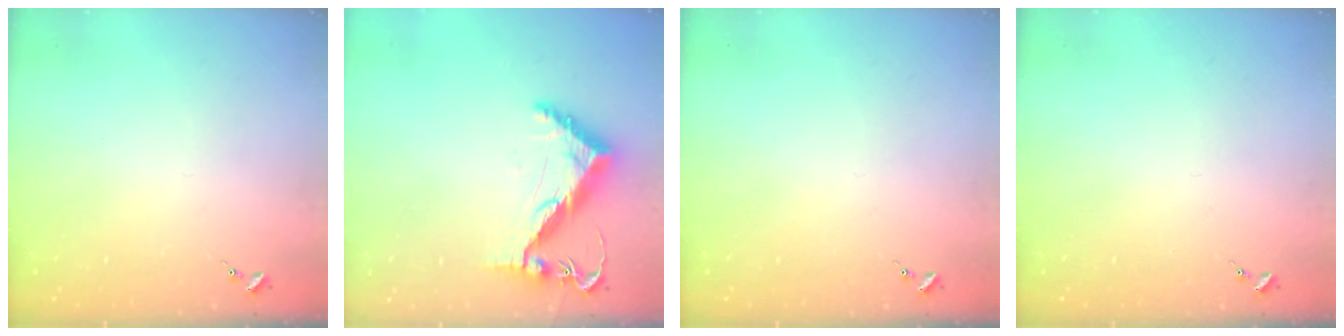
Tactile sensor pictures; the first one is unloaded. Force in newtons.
{"total": 9.7, "press": 9.6, "slide": 1.4}
{"total": 0.0}
{"total": 0.0}